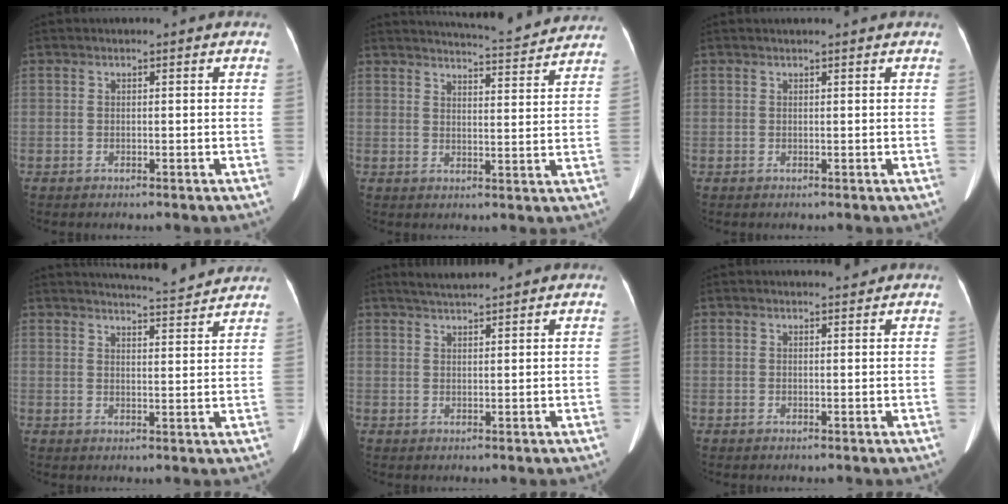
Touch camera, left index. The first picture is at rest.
{"total": 11.5, "force": [11.1, 0.2, 2.8], "torque": [-0.046, -0.001, 0.136]}
{"total": 2.3, "force": [2.1, 0.0, 0.9], "torque": [-0.011, 0.019, 0.028]}
{"total": 8.2, "force": [8.0, -0.5, 1.8], "torque": [-0.039, 0.002, 0.104]}
{"total": 3.0, "force": [2.9, -0.3, 0.9], "torque": [-0.020, 0.014, 0.056]}
{"total": 0.8, "force": [0.8, 0.0, 0.0], "torque": [-0.007, -0.006, 0.013]}